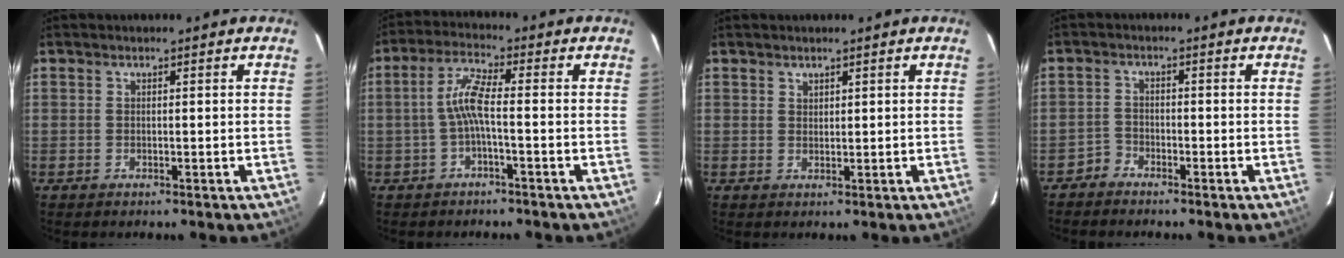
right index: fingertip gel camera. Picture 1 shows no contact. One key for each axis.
{"total": 5.1, "fx": -1.3, "fy": 0.5, "fz": 4.9, "tx": -0.111, "ty": 0.012, "tz": -0.026}
{"total": 1.2, "fx": 1.0, "fy": 0.6, "fz": 0.1, "tx": 0.000, "ty": 0.003, "tz": 0.018}
{"total": 2.0, "fx": -1.8, "fy": 0.8, "fz": -0.3, "tx": 0.008, "ty": 0.008, "tz": -0.038}